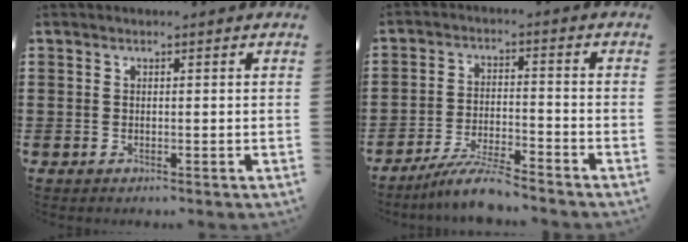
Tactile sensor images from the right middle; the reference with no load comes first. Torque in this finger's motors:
{"motor_torque": [1.25, -0.89, 0.10, 0.07]}